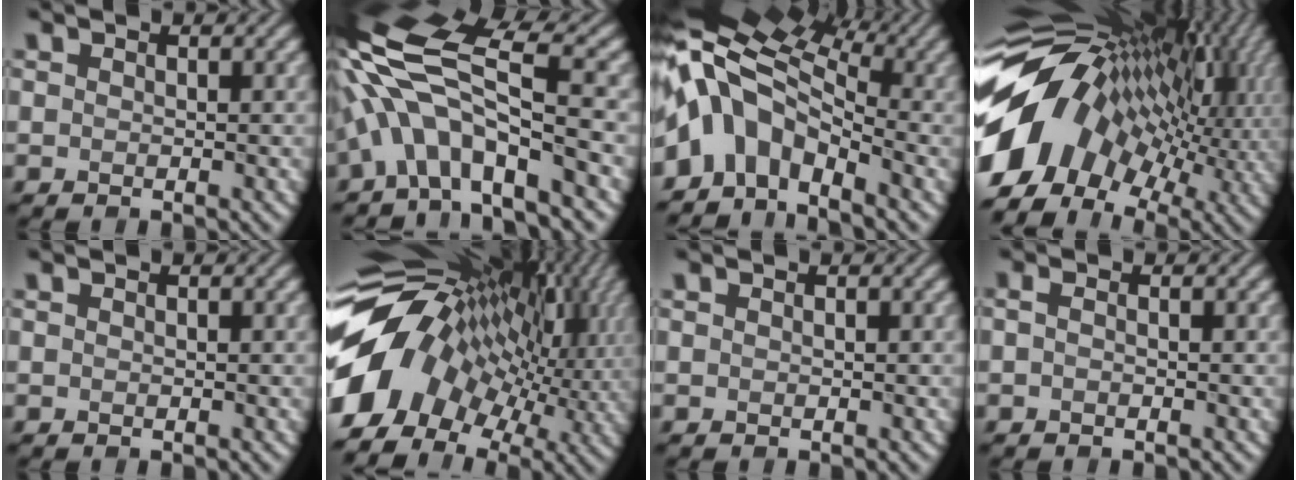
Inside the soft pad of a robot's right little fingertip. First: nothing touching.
{"total": 10.7, "force": [-2.0, 3.7, 9.9], "torque": [-0.186, 0.022, -0.046]}
{"total": 9.5, "force": [-1.6, 5.5, 7.5], "torque": [-0.128, 0.021, -0.058]}
{"total": 16.2, "force": [-0.9, 10.4, 12.4], "torque": [-0.233, 0.011, -0.020]}
{"total": 0.0}
{"total": 15.1, "force": [0.1, 10.2, 11.2], "torque": [-0.230, 0.015, -0.002]}
{"total": 0.0}
{"total": 0.7, "force": [-0.2, 0.2, 0.6], "torque": [-0.015, -0.005, -0.006]}